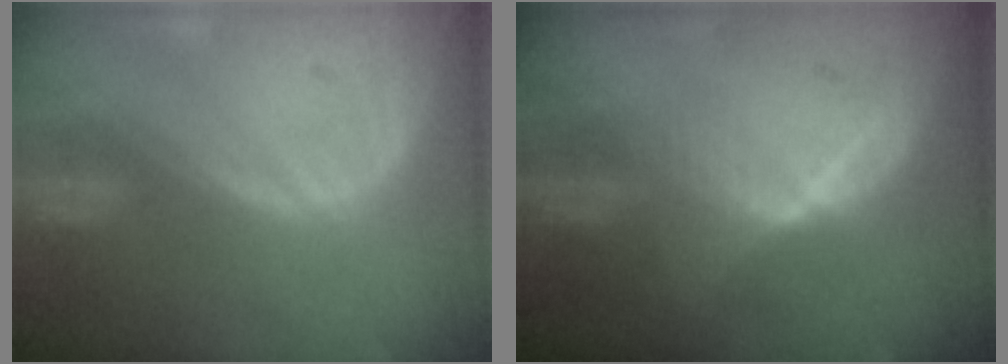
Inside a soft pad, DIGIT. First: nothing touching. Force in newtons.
{"total": 6.5, "press": 6.1, "slide": 2.2}